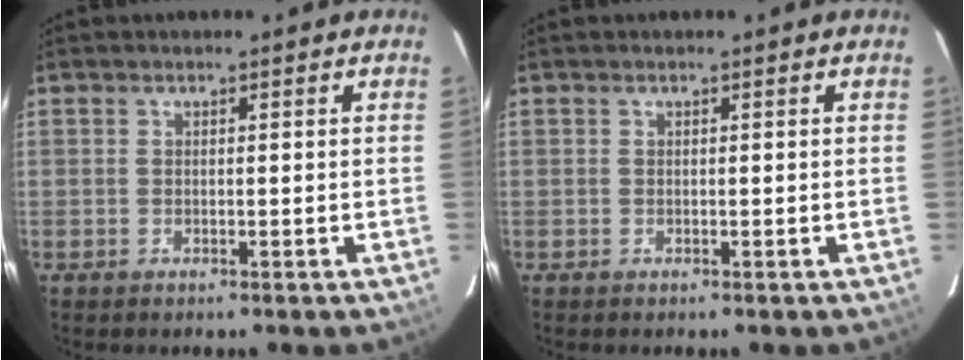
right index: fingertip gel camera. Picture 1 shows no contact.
{"total": 0.0}